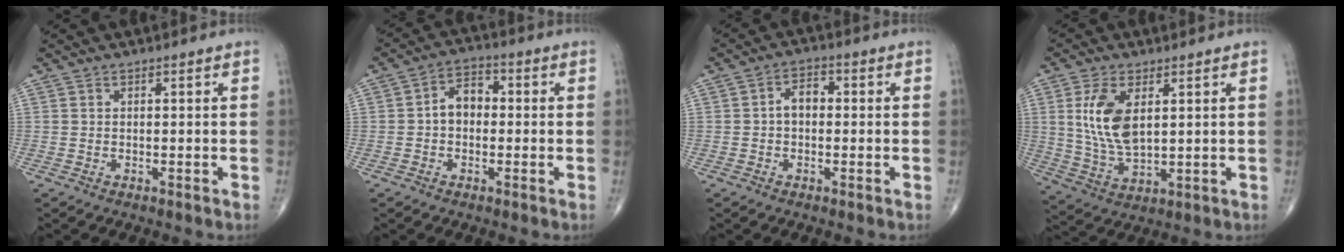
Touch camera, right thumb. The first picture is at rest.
{"total": 6.1, "force": [-0.3, 4.3, 4.2], "torque": [-0.054, 0.024, -0.017]}
{"total": 4.3, "force": [-0.2, 2.9, 3.2], "torque": [-0.044, 0.020, -0.011]}
{"total": 10.9, "force": [2.8, 5.7, 8.9], "torque": [-0.172, -0.016, 0.062]}